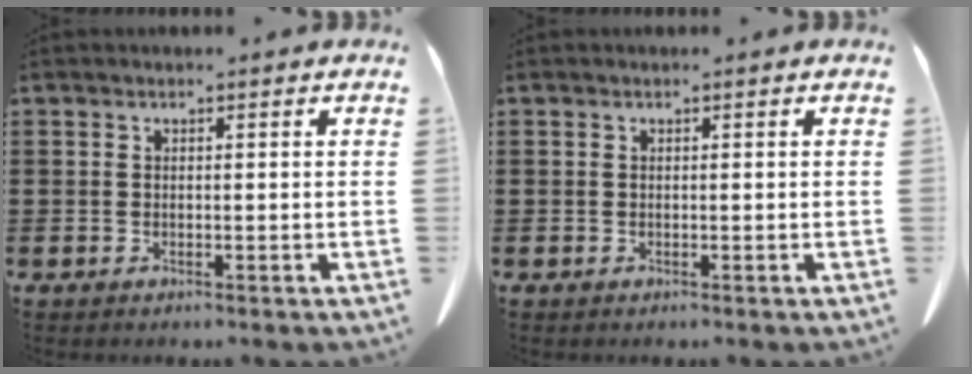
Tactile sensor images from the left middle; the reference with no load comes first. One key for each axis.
{"total": 0.0}